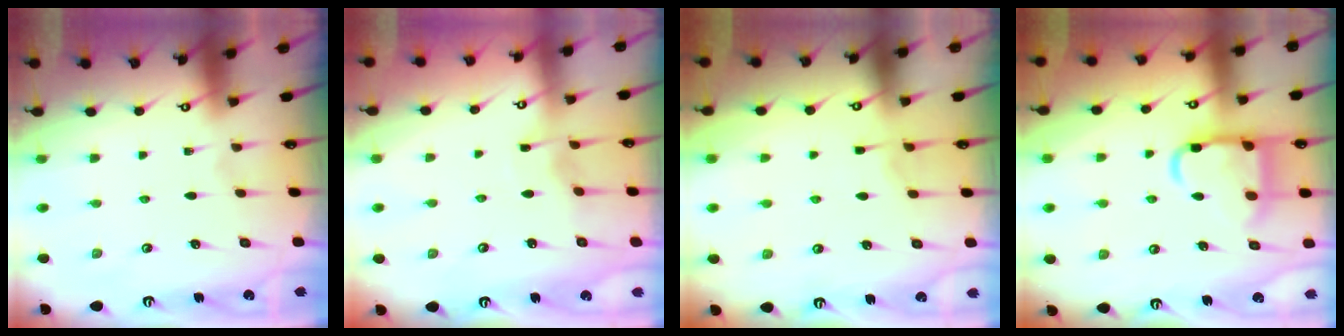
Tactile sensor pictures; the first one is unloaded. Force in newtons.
{"total": 4.1, "press": 4.0, "slide": 0.6}
{"total": 3.2, "press": 3.1, "slide": 0.4}
{"total": 13.6, "press": 13.5, "slide": 1.5}